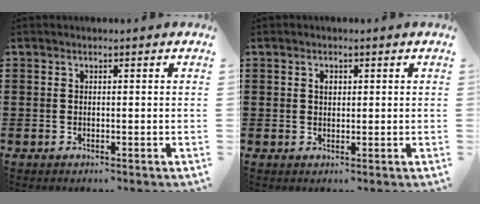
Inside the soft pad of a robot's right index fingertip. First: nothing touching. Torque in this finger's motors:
{"motor_torque": [0.12, -0.11, 0.01, 0.01]}